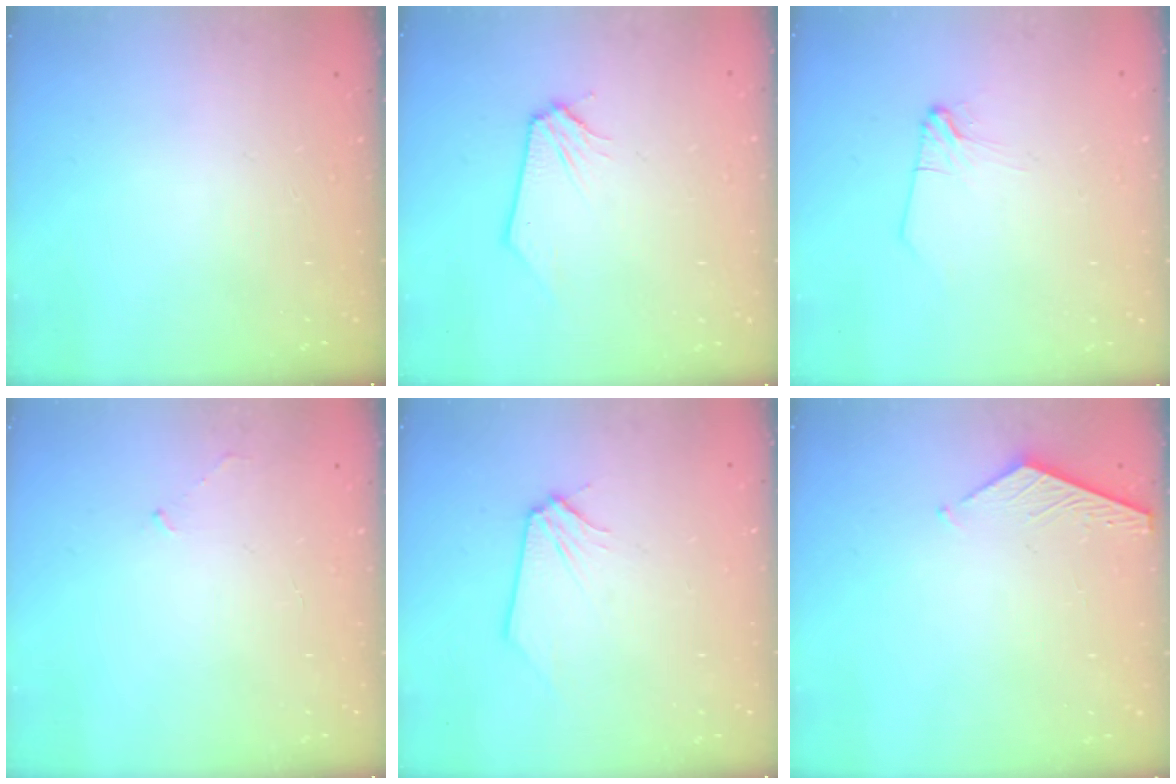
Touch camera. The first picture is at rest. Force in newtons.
{"total": 0.0}
{"total": 2.5, "press": 2.5, "slide": 0.5}
{"total": 2.5, "press": 2.4, "slide": 0.6}
{"total": 0.0}
{"total": 6.3, "press": 6.2, "slide": 0.6}